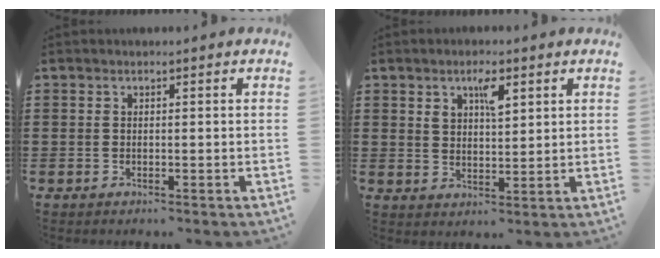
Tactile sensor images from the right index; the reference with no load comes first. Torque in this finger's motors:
{"motor_torque": [0.07, -0.07, 0.21, 0.08]}